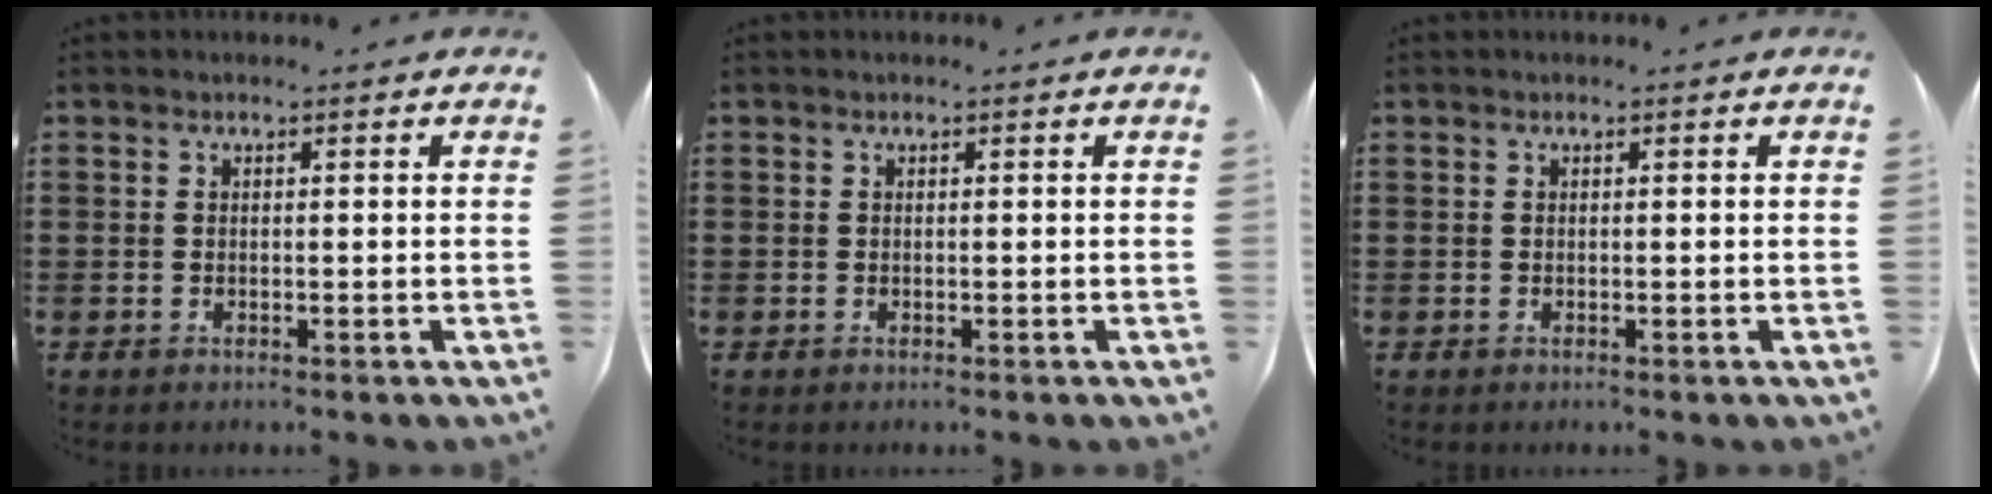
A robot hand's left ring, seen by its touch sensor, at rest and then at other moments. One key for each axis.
{"total": 0.0}
{"total": 0.0}